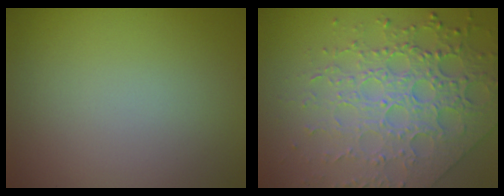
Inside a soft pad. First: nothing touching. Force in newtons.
{"total": 6.4, "press": 5.3, "slide": 3.6}